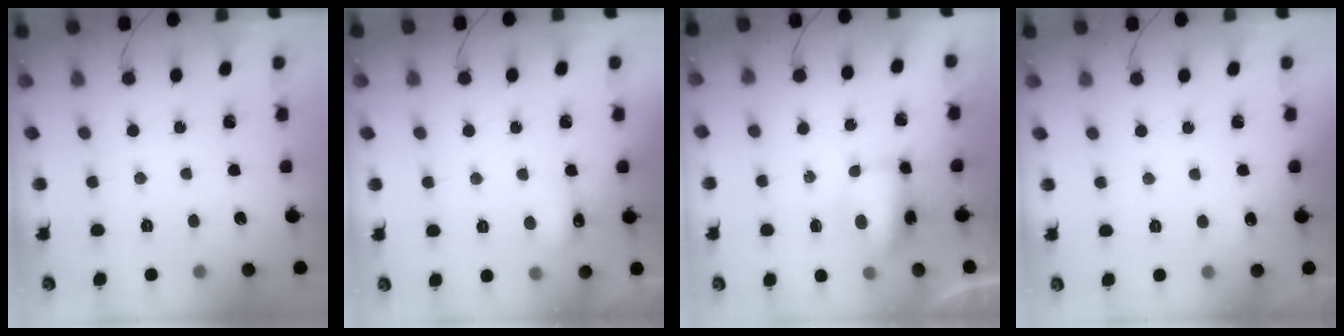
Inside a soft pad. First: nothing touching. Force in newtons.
{"total": 5.6, "press": 5.5, "slide": 1.0}
{"total": 6.6, "press": 6.6, "slide": 0.4}
{"total": 2.8, "press": 2.6, "slide": 1.1}